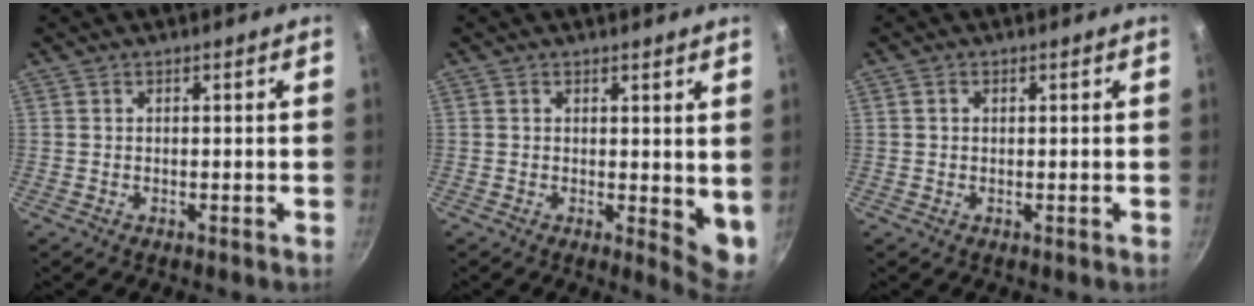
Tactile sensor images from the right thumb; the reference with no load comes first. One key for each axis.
{"total": 5.7, "fx": 1.1, "fy": 2.5, "fz": 5.0, "tx": -0.062, "ty": -0.015, "tz": 0.014}
{"total": 1.0, "fx": 0.3, "fy": 0.8, "fz": 0.5, "tx": -0.008, "ty": 0.005, "tz": 0.004}